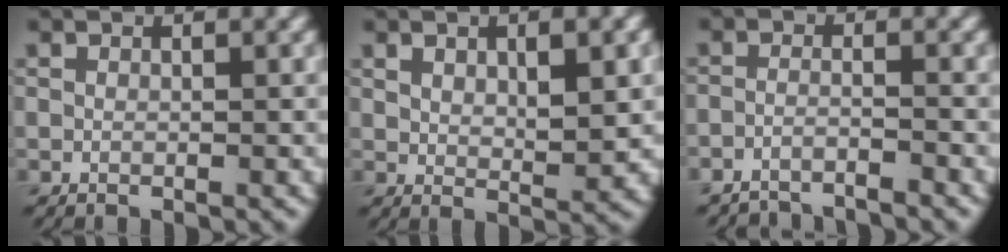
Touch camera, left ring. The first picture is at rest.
{"total": 4.1, "force": [1.2, 1.6, 3.6], "torque": [-0.062, -0.002, 0.024]}
{"total": 3.4, "force": [-3.4, 0.3, 0.7], "torque": [-0.012, -0.015, -0.059]}